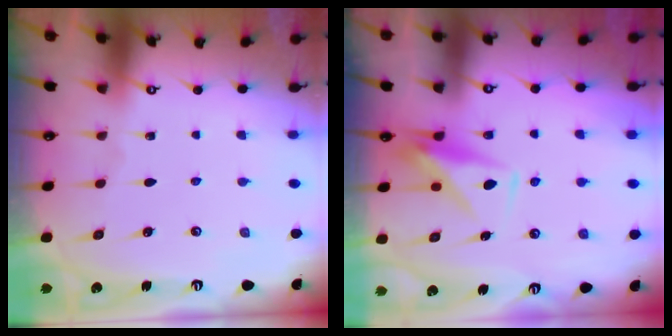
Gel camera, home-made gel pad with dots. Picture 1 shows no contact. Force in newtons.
{"total": 8.0, "press": 8.0, "slide": 0.4}